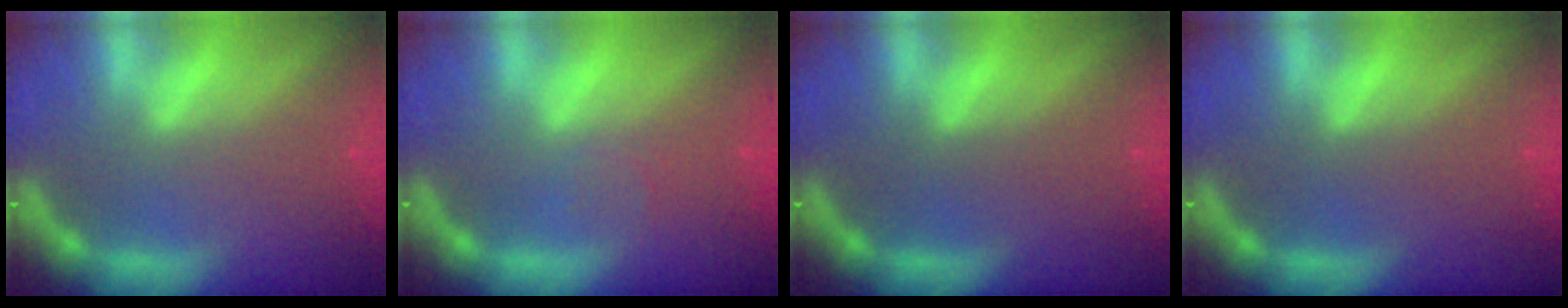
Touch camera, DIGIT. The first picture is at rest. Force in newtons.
{"total": 1.0}
{"total": 0.0}
{"total": 0.0}